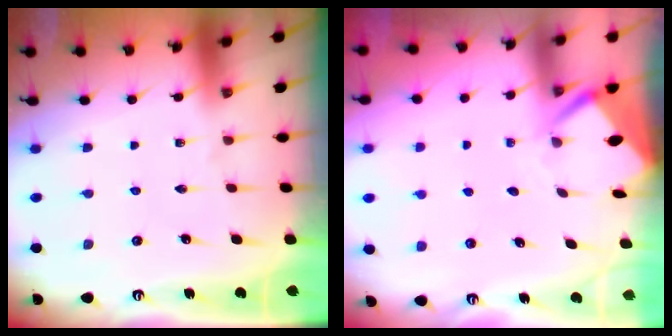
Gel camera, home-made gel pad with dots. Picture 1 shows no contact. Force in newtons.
{"total": 3.9, "press": 3.8, "slide": 0.3}